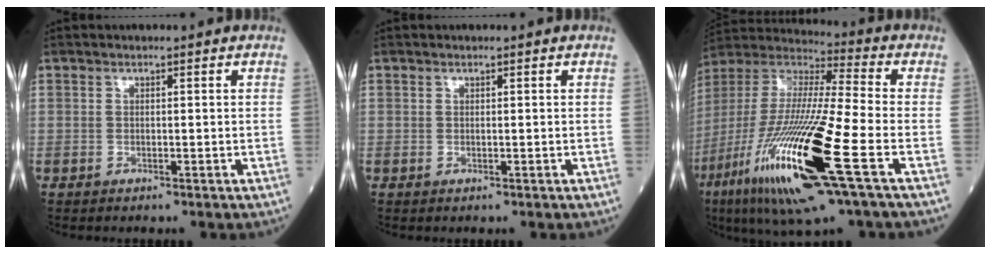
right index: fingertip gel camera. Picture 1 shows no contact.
{"total": 0.0}
{"total": 24.9, "force": [-9.6, 2.0, 22.9], "torque": [-0.486, -0.056, -0.184]}